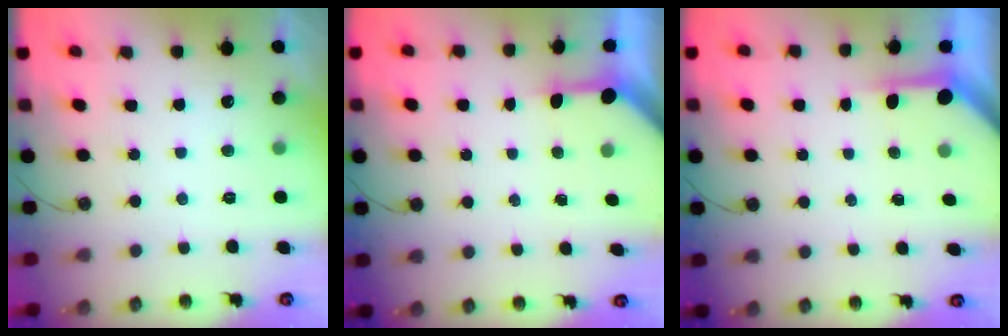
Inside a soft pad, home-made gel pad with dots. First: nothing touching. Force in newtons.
{"total": 3.3, "press": 3.3, "slide": 0.3}
{"total": 3.9, "press": 3.9, "slide": 0.3}